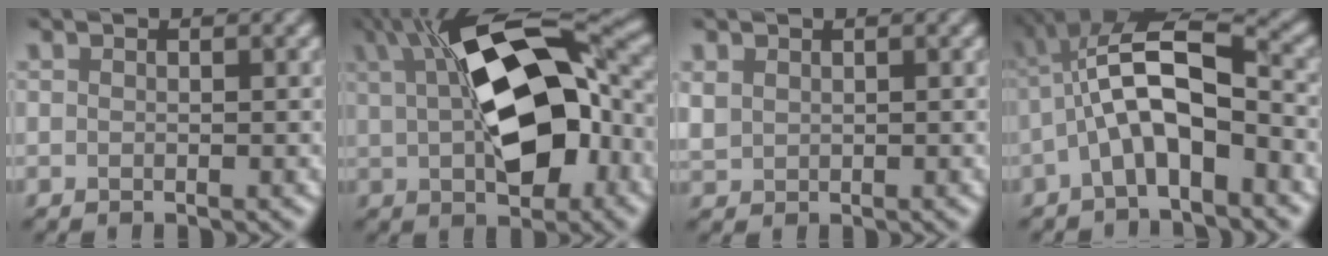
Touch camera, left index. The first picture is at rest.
{"total": 13.2, "force": [1.6, 6.5, 11.4], "torque": [-0.176, 0.012, 0.026]}
{"total": 1.1, "force": [0.6, 1.0, 0.2], "torque": [-0.009, -0.003, 0.017]}
{"total": 7.3, "force": [-2.1, 2.6, 6.5], "torque": [-0.124, 0.021, -0.044]}